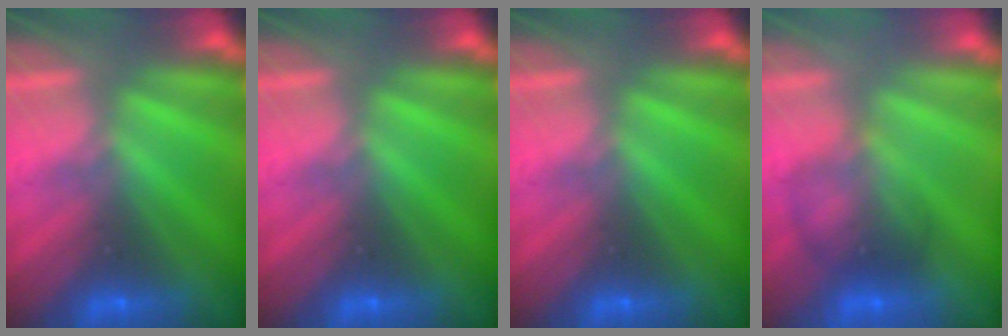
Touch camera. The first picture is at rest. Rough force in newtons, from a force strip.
{"total": 0.0}
{"total": 0.0}
{"total": 2.0}